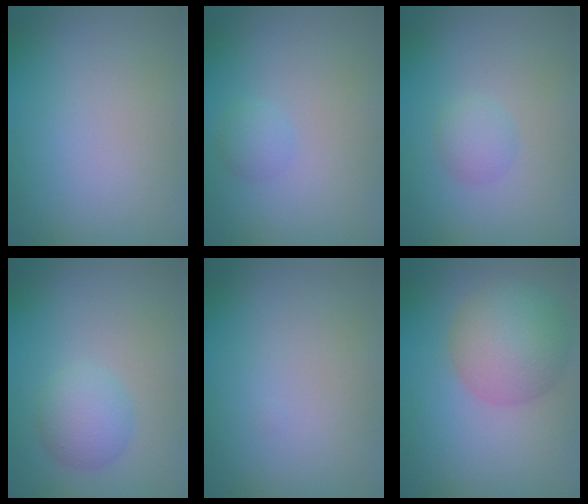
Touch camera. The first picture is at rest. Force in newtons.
{"total": 1.1, "press": 1.1, "slide": 0.1}
{"total": 1.5, "press": 1.5, "slide": 0.1}
{"total": 2.9, "press": 2.9, "slide": 0.1}
{"total": 0.0}
{"total": 5.9, "press": 5.9, "slide": 0.3}